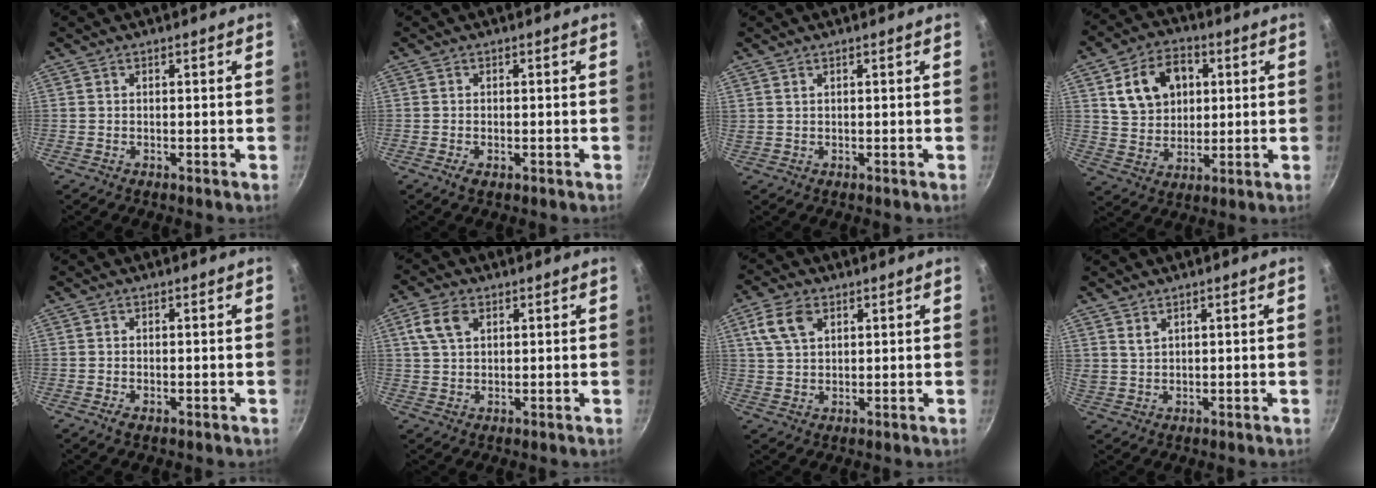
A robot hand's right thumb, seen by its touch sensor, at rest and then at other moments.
{"total": 1.8, "force": [-0.7, 0.9, 1.3], "torque": [-0.022, -0.002, -0.011]}
{"total": 0.6, "force": [0.4, 0.3, 0.3], "torque": [-0.006, 0.000, 0.010]}
{"total": 13.1, "force": [3.7, 9.8, 7.9], "torque": [-0.110, 0.003, 0.065]}
{"total": 1.6, "force": [-0.6, 0.8, 1.2], "torque": [-0.021, -0.001, -0.010]}
{"total": 5.8, "force": [2.2, 3.7, 3.8], "torque": [-0.066, 0.004, 0.041]}
{"total": 7.0, "force": [3.0, 4.3, 4.6], "torque": [-0.080, 0.002, 0.057]}
{"total": 2.3, "force": [1.6, 1.2, 1.1], "torque": [-0.020, -0.007, 0.034]}